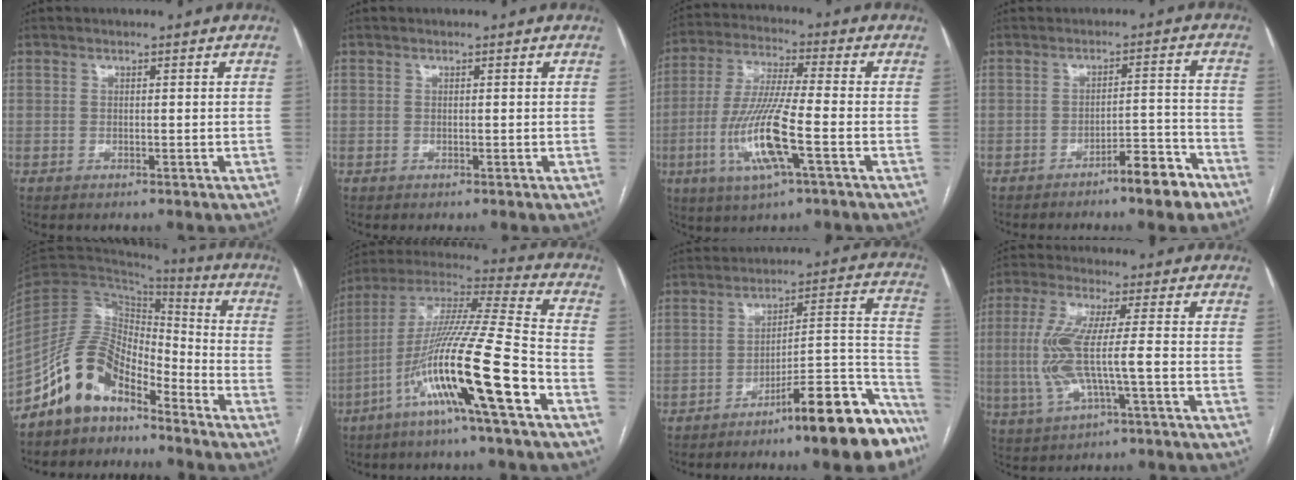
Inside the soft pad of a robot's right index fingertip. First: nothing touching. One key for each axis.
{"total": 0.0}
{"total": 12.9, "fx": -4.0, "fy": 0.8, "fz": 12.2, "tx": -0.254, "ty": -0.010, "tz": -0.078}
{"total": 5.9, "fx": -4.5, "fy": 0.7, "fz": 3.7, "tx": -0.041, "ty": 0.007, "tz": -0.068}
{"total": 11.1, "fx": -8.4, "fy": 5.0, "fz": 5.3, "tx": -0.108, "ty": 0.033, "tz": -0.162}
{"total": 19.2, "fx": -8.0, "fy": -0.5, "fz": 17.5, "tx": -0.340, "ty": -0.014, "tz": -0.152}
{"total": 15.8, "fx": -11.6, "fy": 2.3, "fz": 10.5, "tx": -0.081, "ty": 0.053, "tz": -0.176}
{"total": 9.8, "fx": -1.4, "fy": 0.9, "fz": 9.6, "tx": -0.210, "ty": 0.005, "tz": -0.028}